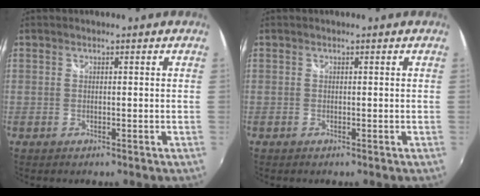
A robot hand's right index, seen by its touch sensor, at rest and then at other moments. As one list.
[{"total": 0.0}]